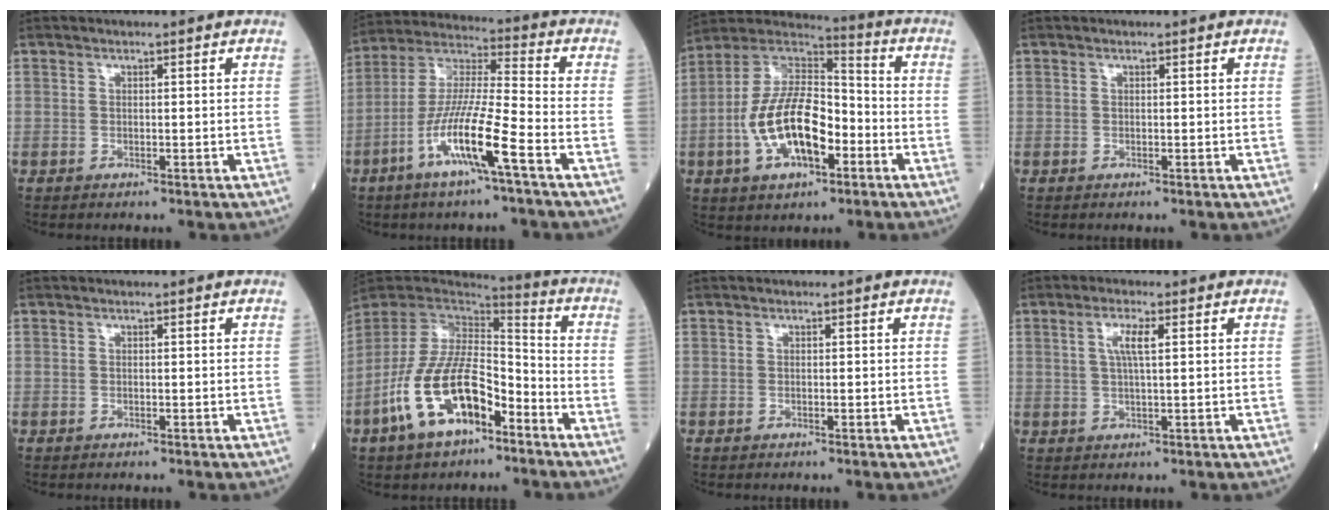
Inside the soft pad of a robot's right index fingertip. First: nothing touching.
{"total": 12.9, "force": [-5.9, 0.4, 11.5], "torque": [-0.233, -0.006, -0.117]}
{"total": 16.2, "force": [-4.4, 6.9, 13.9], "torque": [-0.277, 0.020, -0.079]}
{"total": 0.0}
{"total": 0.0}
{"total": 15.3, "force": [-7.6, 6.5, 11.6], "torque": [-0.241, 0.003, -0.141]}
{"total": 0.0}
{"total": 3.5, "force": [1.1, 0.4, 3.3], "torque": [-0.068, 0.003, 0.020]}